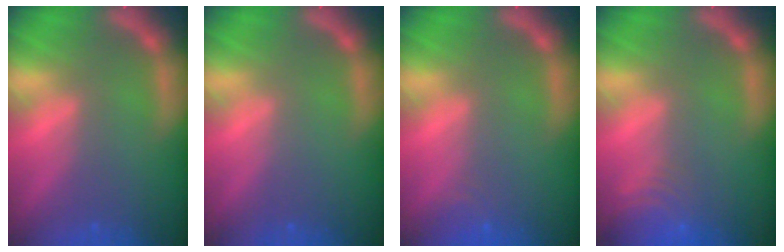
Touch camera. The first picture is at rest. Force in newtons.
{"total": 0.0}
{"total": 1.4}
{"total": 6.0}